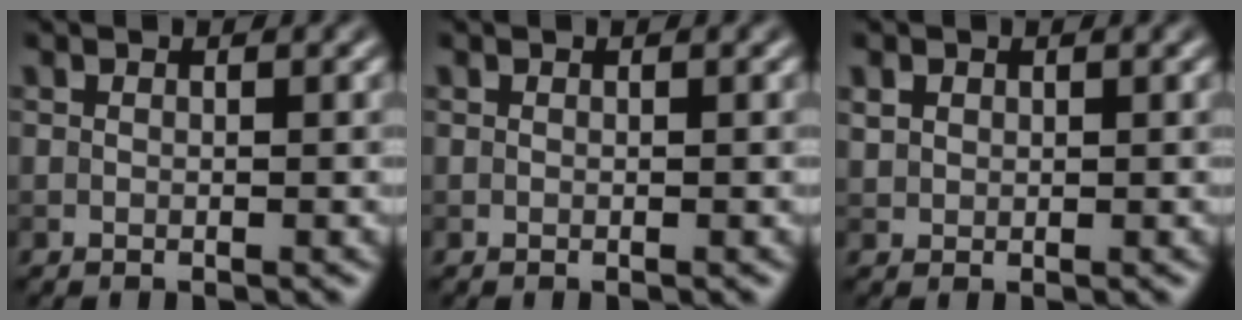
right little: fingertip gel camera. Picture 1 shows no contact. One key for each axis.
{"total": 0.0}
{"total": 1.1, "fx": 0.6, "fy": 0.9, "fz": 0.4, "tx": -0.006, "ty": 0.001, "tz": 0.013}